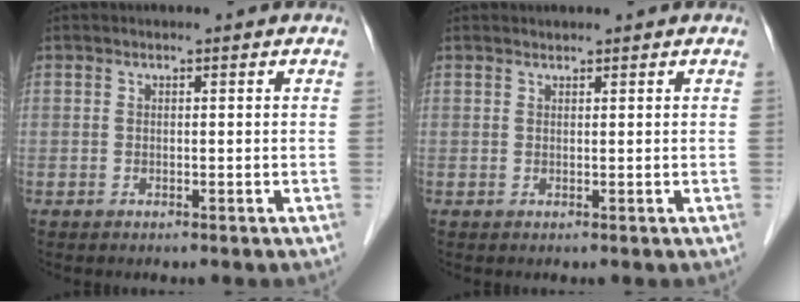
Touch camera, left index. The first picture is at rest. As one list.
[{"total": 0.5, "force": [0.5, 0.0, 0.0], "torque": [-0.008, 0.003, 0.012]}]